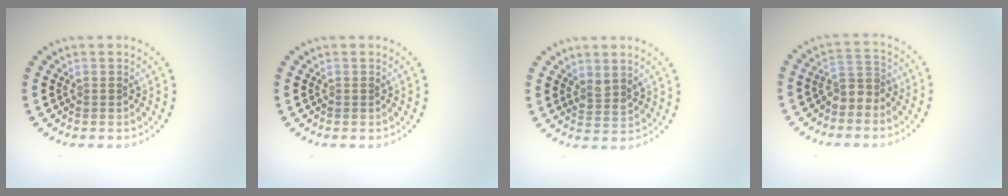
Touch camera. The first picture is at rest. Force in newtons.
{"total": 0.0}
{"total": 1.5, "press": 1.2, "slide": 0.9}
{"total": 2.4, "press": 2.0, "slide": 1.4}